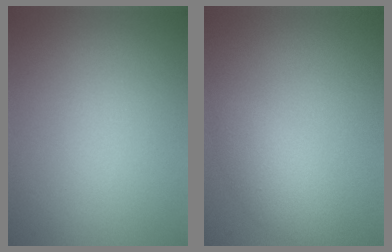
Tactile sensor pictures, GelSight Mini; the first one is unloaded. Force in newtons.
{"total": 2.5, "press": 2.5, "slide": 0.1}